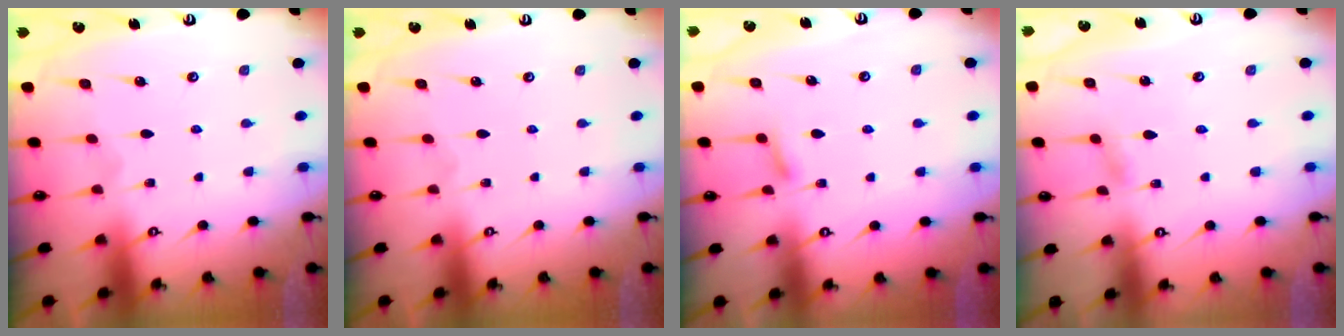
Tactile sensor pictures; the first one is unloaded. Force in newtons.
{"total": 0.0}
{"total": 4.7, "press": 4.6, "slide": 0.6}
{"total": 2.0, "press": 2.0, "slide": 0.2}